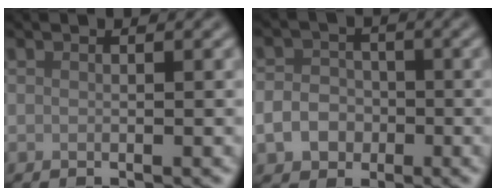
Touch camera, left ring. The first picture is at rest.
{"total": 3.3, "force": [-1.0, 2.8, 1.5], "torque": [-0.011, 0.000, -0.025]}